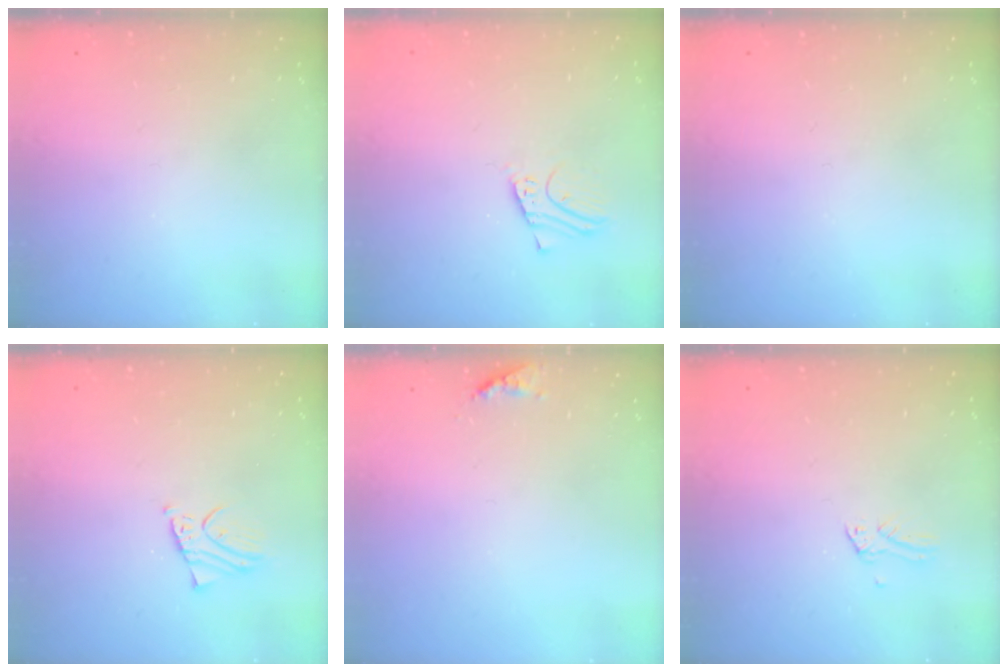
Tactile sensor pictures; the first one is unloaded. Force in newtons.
{"total": 3.7, "press": 3.7, "slide": 0.2}
{"total": 0.0}
{"total": 2.0, "press": 2.0, "slide": 0.2}
{"total": 7.6, "press": 7.5, "slide": 0.6}
{"total": 0.0}